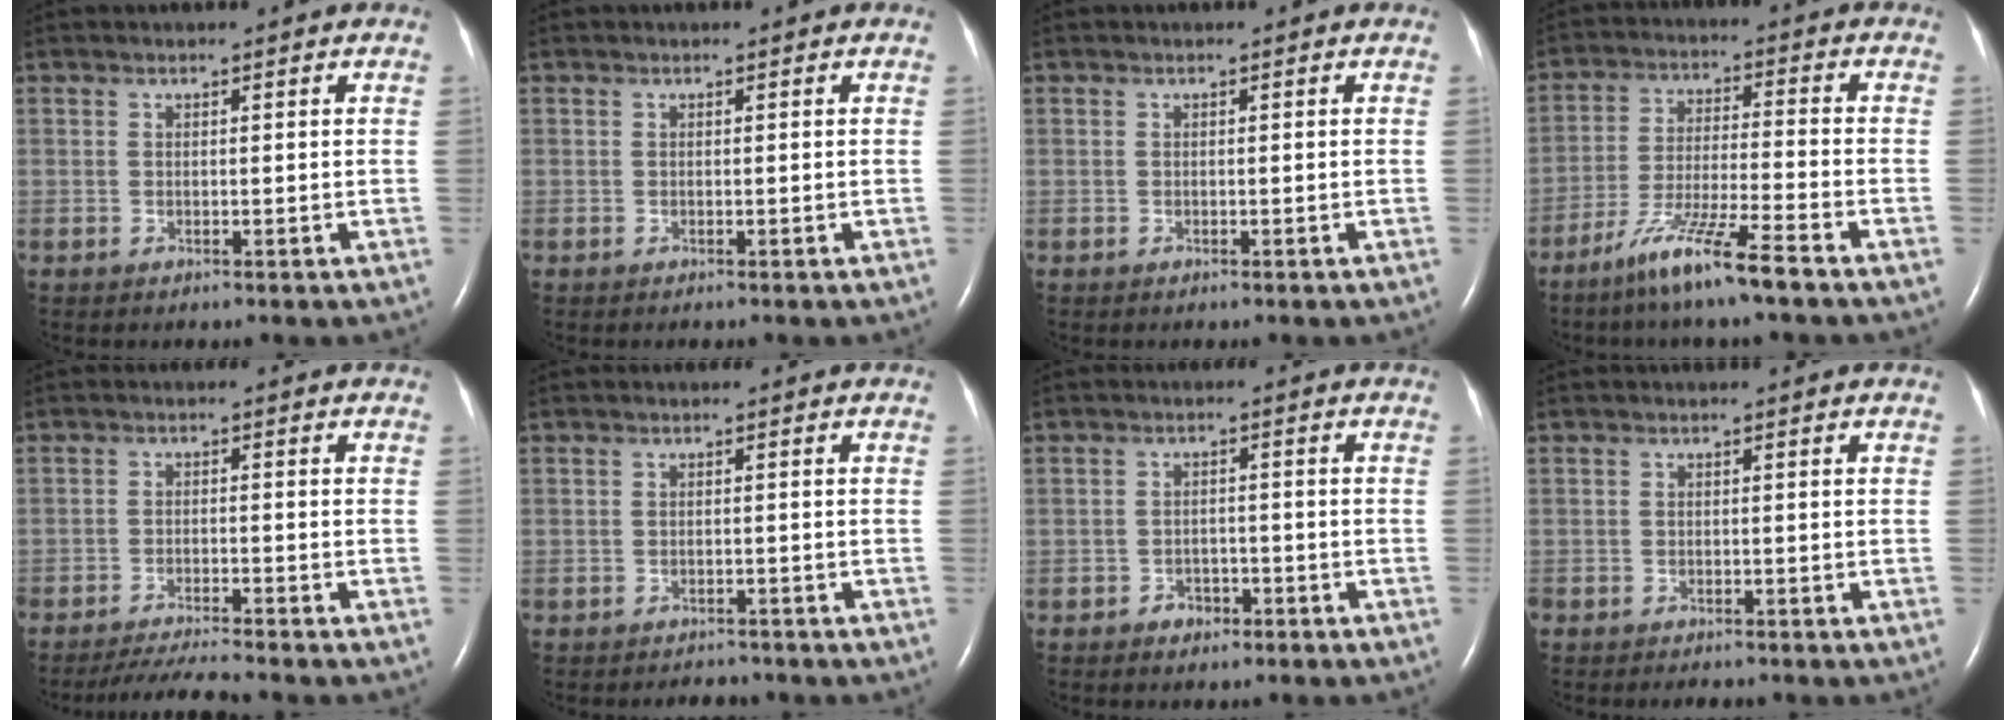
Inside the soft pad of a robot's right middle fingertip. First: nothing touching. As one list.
[{"total": 0.0}, {"total": 0.0}, {"total": 9.8, "force": [-7.0, -0.6, 6.9], "torque": [-0.132, -0.030, -0.136]}, {"total": 5.7, "force": [-5.3, -0.9, 1.8], "torque": [-0.029, -0.020, -0.093]}, {"total": 2.4, "force": [-2.3, 0.9, 0.1], "torque": [-0.006, -0.003, -0.031]}, {"total": 2.5, "force": [-1.6, 1.6, 0.9], "torque": [-0.010, 0.007, -0.021]}, {"total": 2.3, "force": [-2.0, 0.8, 0.8], "torque": [-0.013, -0.004, -0.023]}]